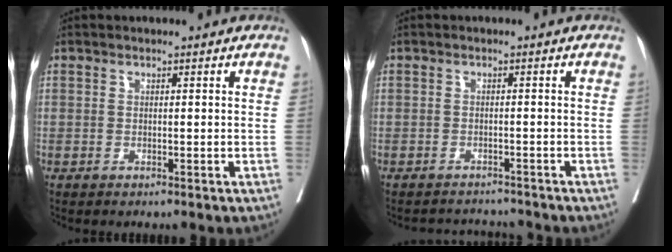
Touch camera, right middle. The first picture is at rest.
{"total": 3.5, "force": [-3.5, 0.1, -0.6], "torque": [0.014, 0.000, -0.051]}